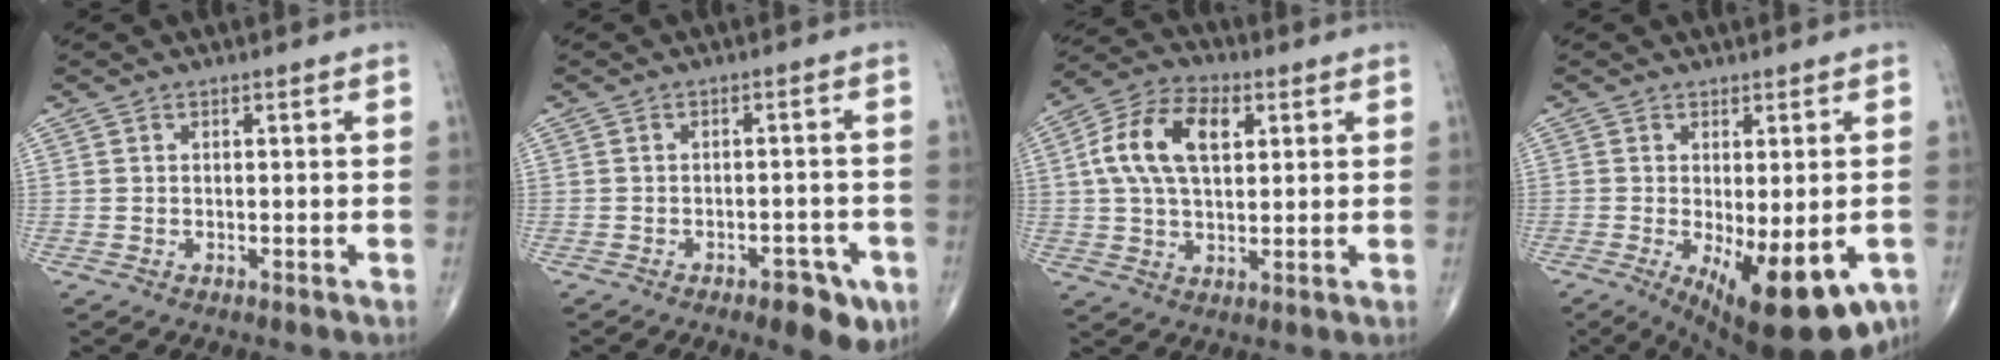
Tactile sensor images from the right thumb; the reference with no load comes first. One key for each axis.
{"total": 6.8, "fx": -3.7, "fy": 2.9, "fz": 4.9, "tx": -0.044, "ty": 0.015, "tz": -0.044}
{"total": 12.9, "fx": 3.1, "fy": 7.4, "fz": 10.0, "tx": -0.183, "ty": 0.015, "tz": 0.052}
{"total": 15.8, "fx": -6.0, "fy": 6.0, "fz": 13.3, "tx": -0.169, "ty": -0.019, "tz": -0.073}